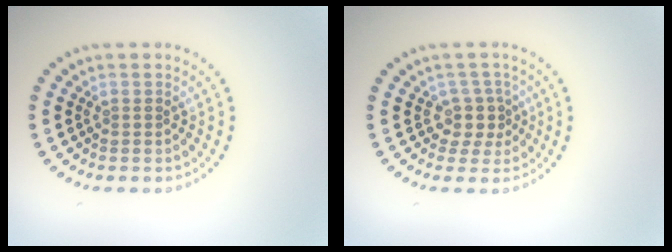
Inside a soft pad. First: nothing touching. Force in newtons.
{"total": 2.5, "press": 1.9, "slide": 1.6}